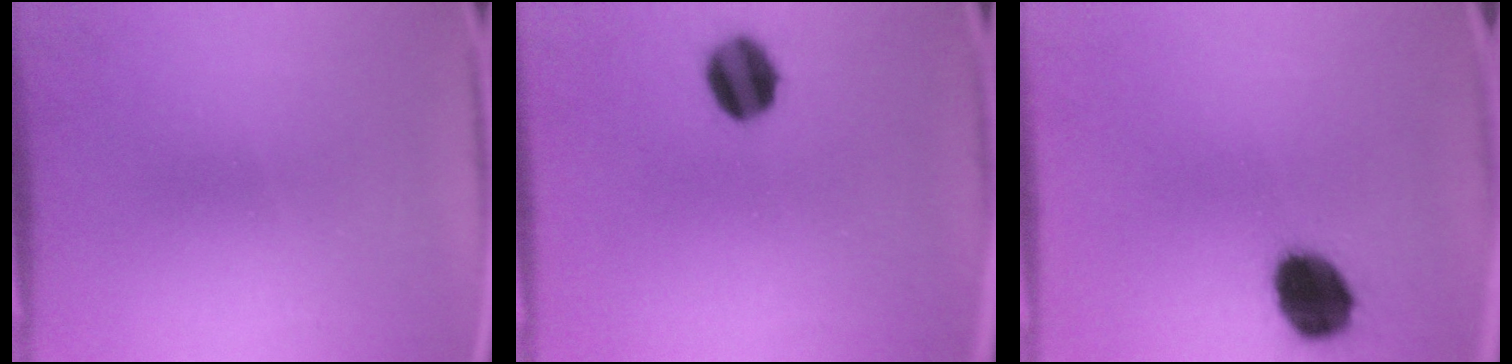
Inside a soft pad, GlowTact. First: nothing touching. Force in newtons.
{"total": 9.4}
{"total": 12.4}